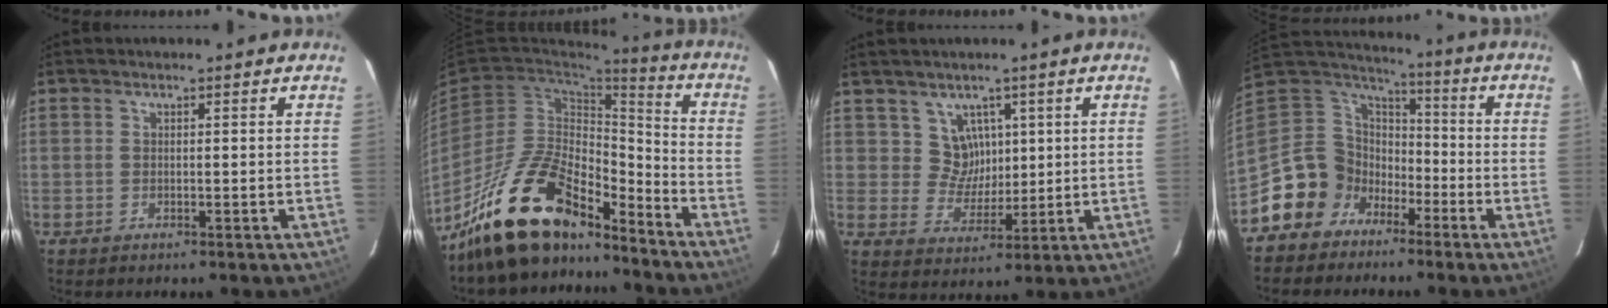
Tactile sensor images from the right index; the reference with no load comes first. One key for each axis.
{"total": 20.1, "fx": -15.7, "fy": 7.6, "fz": 10.0, "tx": -0.197, "ty": 0.013, "tz": -0.272}
{"total": 5.6, "fx": 2.6, "fy": 4.9, "fz": 0.5, "tx": -0.005, "ty": 0.007, "tz": 0.053}
{"total": 12.8, "fx": -7.1, "fy": 10.4, "fz": 2.2, "tx": -0.073, "ty": 0.035, "tz": -0.137}